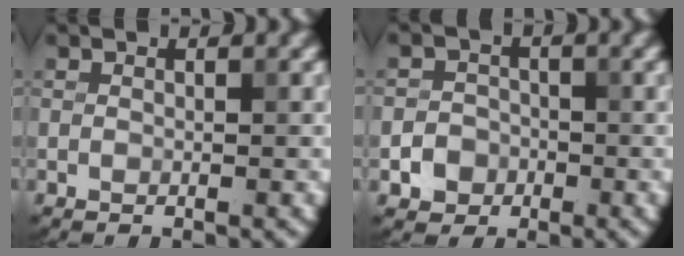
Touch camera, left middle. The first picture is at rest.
{"total": 2.3, "force": [-0.9, 2.0, 0.5], "torque": [0.010, 0.002, -0.023]}